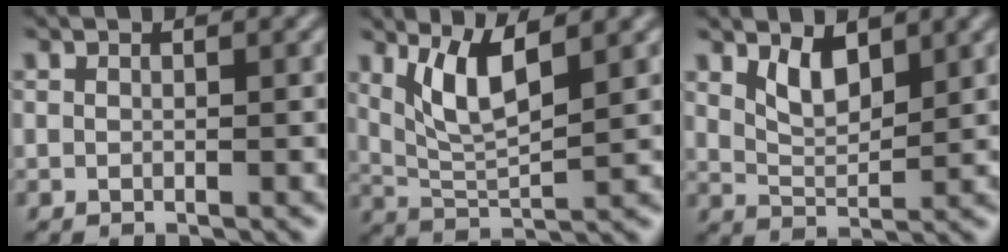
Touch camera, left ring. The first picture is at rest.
{"total": 4.7, "force": [2.2, 1.2, 3.9], "torque": [-0.084, -0.008, 0.049]}
{"total": 3.1, "force": [1.9, 1.3, 2.1], "torque": [-0.041, -0.009, 0.039]}